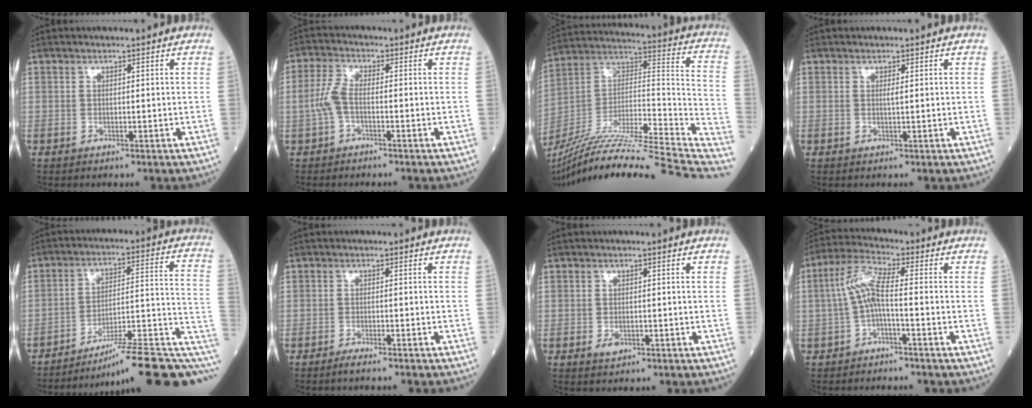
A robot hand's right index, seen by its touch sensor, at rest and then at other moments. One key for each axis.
{"total": 4.0, "fx": -1.2, "fy": 1.5, "fz": 3.5, "tx": -0.085, "ty": 0.006, "tz": -0.027}
{"total": 32.7, "fx": -27.0, "fy": 0.9, "fz": 18.6, "tx": -0.233, "ty": -0.016, "tz": -0.415}
{"total": 0.5, "fx": 0.2, "fy": -0.1, "fz": 0.5, "tx": -0.013, "ty": -0.002, "tz": 0.004}
{"total": 18.5, "fx": -11.2, "fy": 2.0, "fz": 14.7, "tx": -0.145, "ty": 0.044, "tz": -0.159}
{"total": 2.6, "fx": -2.2, "fy": -0.3, "fz": 1.3, "tx": -0.018, "ty": -0.001, "tz": -0.031}
{"total": 1.6, "fx": -0.7, "fy": 1.0, "fz": 1.0, "tx": -0.019, "ty": 0.000, "tz": -0.006}
{"total": 5.8, "fx": -0.9, "fy": 0.8, "fz": 5.7, "tx": -0.121, "ty": 0.022, "tz": -0.022}